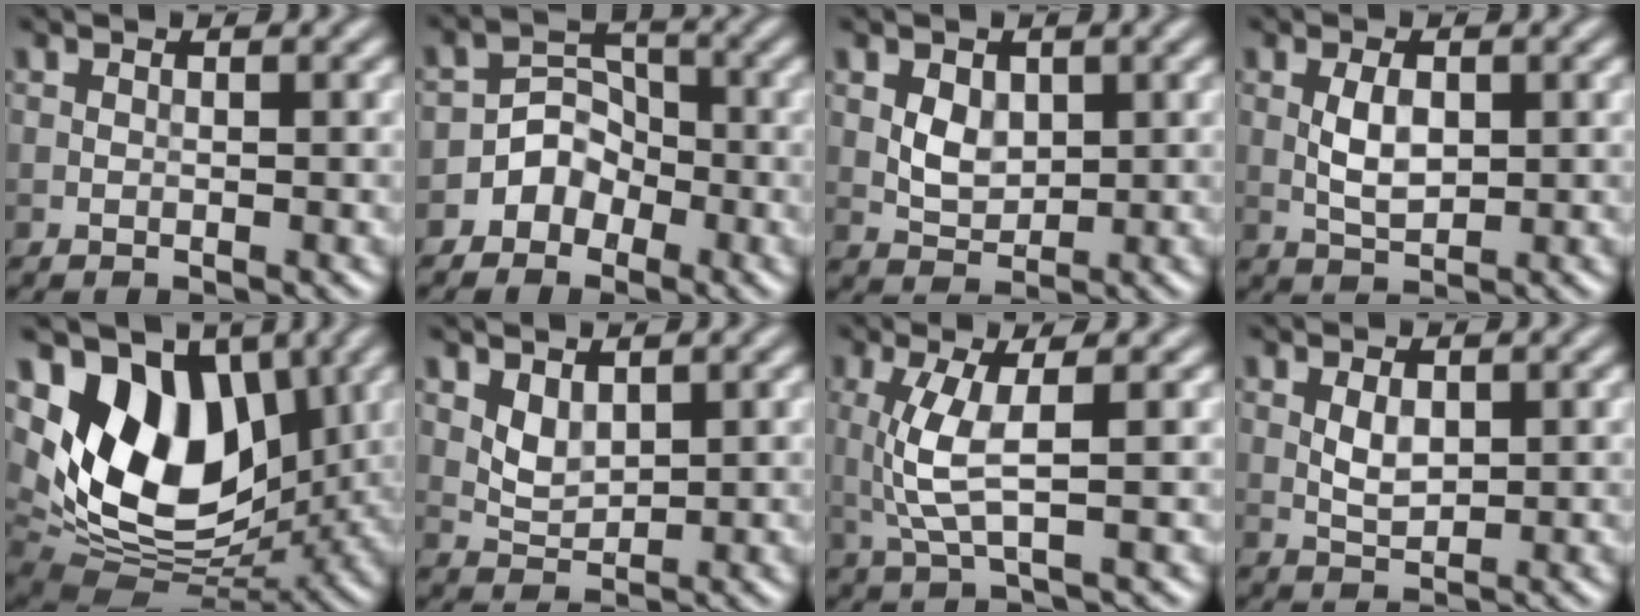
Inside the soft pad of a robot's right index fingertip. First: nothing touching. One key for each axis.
{"total": 3.1, "fx": -1.7, "fy": 2.5, "fz": 0.8, "tx": 0.022, "ty": 0.017, "tz": -0.044}
{"total": 2.5, "fx": 0.6, "fy": 1.8, "fz": 1.6, "tx": -0.030, "ty": -0.003, "tz": 0.013}
{"total": 2.8, "fx": 0.2, "fy": 1.4, "fz": 2.4, "tx": -0.050, "ty": 0.000, "tz": 0.006}
{"total": 11.4, "fx": 3.4, "fy": 7.3, "fz": 8.1, "tx": -0.141, "ty": -0.012, "tz": 0.060}
{"total": 2.0, "fx": 1.0, "fy": 1.2, "fz": 1.2, "tx": -0.028, "ty": -0.005, "tz": 0.025}
{"total": 3.9, "fx": 0.3, "fy": 0.8, "fz": 3.8, "tx": -0.092, "ty": -0.002, "tz": 0.010}
{"total": 1.9, "fx": 0.4, "fy": 1.0, "fz": 1.5, "tx": -0.032, "ty": -0.001, "tz": 0.011}